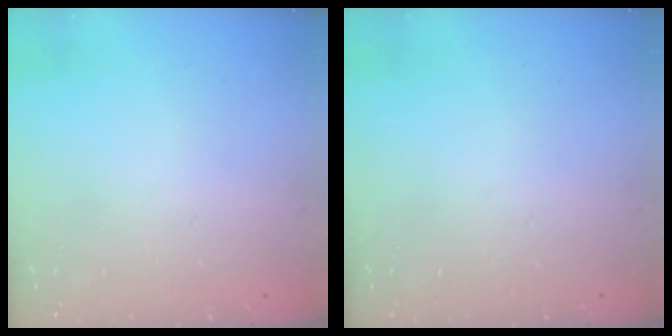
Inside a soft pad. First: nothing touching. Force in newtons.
{"total": 0.0}